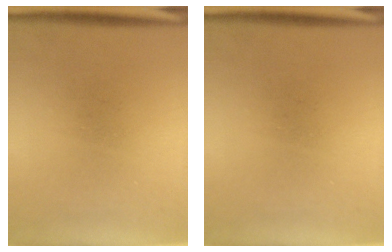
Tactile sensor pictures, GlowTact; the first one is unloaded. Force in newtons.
{"total": 0.0}